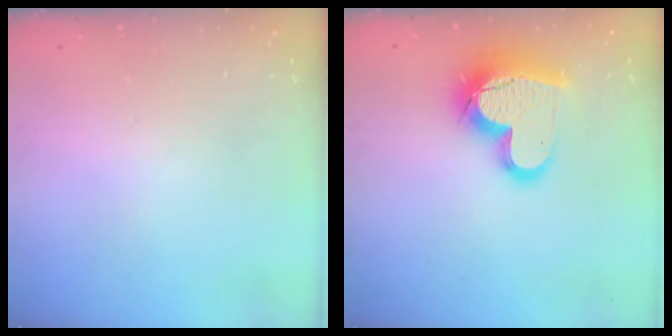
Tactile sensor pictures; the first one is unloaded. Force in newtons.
{"total": 17.9, "press": 17.8, "slide": 1.4}